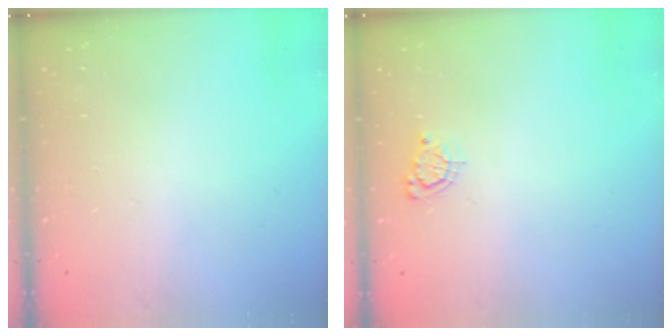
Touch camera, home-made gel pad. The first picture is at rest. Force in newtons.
{"total": 5.0, "press": 4.9, "slide": 0.6}